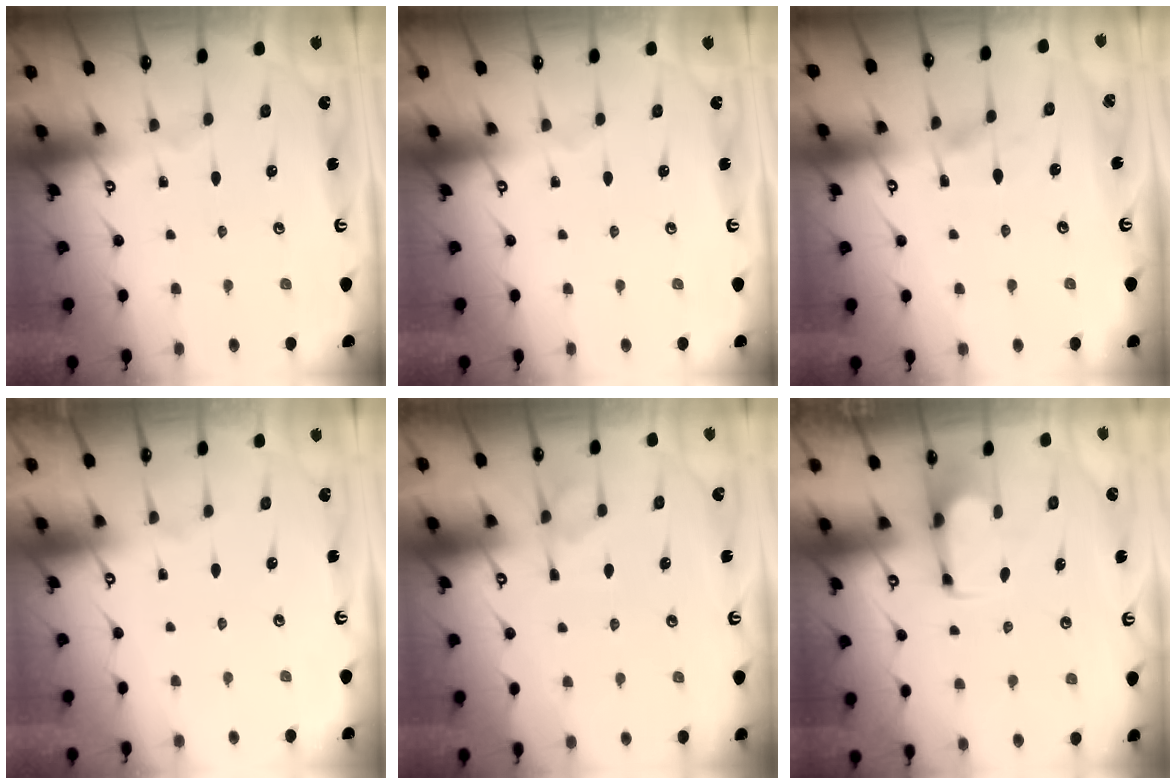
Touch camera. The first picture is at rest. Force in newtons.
{"total": 0.0}
{"total": 4.3, "press": 4.3, "slide": 0.5}
{"total": 1.3, "press": 1.1, "slide": 0.8}
{"total": 2.6, "press": 2.3, "slide": 1.2}
{"total": 2.6, "press": 2.5, "slide": 0.9}